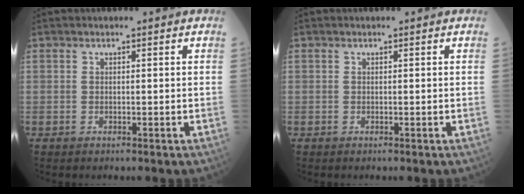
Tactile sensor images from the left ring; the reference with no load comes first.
{"total": 0.0}